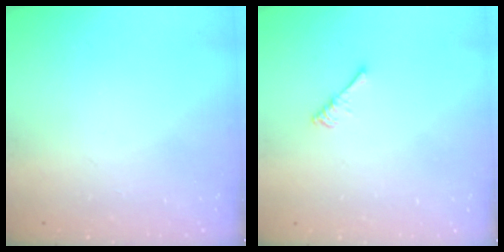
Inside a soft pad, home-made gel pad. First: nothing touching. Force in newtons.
{"total": 2.7, "press": 2.6, "slide": 0.5}